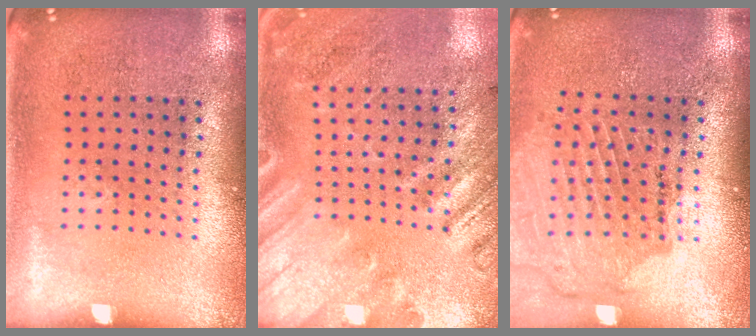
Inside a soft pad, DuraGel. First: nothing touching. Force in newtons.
{"total": 2.5, "press": 1.8, "slide": 1.7}
{"total": 1.7, "press": 1.7, "slide": 0.1}